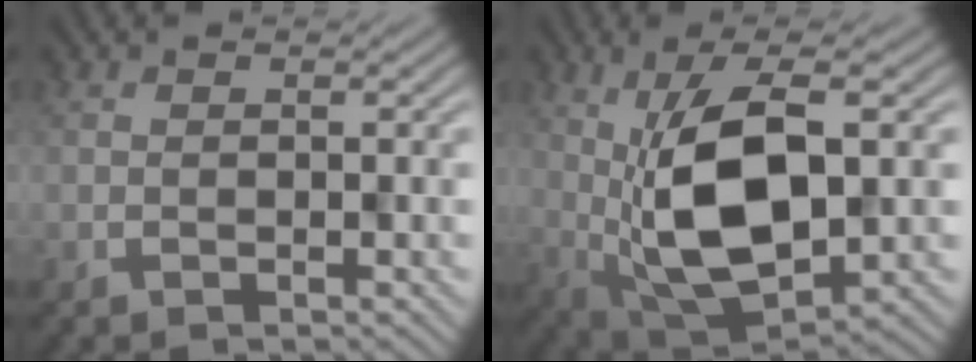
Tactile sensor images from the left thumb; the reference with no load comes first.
{"total": 13.0, "force": [1.7, 5.9, 11.5], "torque": [-0.221, -0.001, 0.036]}